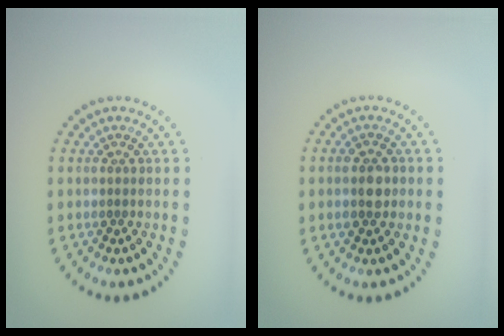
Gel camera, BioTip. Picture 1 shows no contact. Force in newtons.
{"total": 2.6, "press": 2.5, "slide": 0.3}